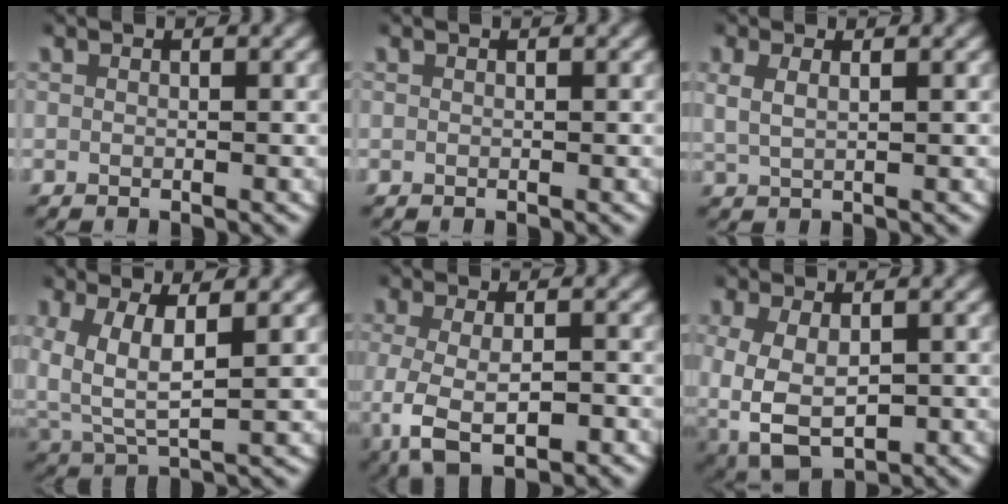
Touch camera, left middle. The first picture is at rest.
{"total": 0.0}
{"total": 2.3, "force": [0.9, 1.3, 1.6], "torque": [-0.038, 0.001, 0.020]}
{"total": 5.3, "force": [1.4, 3.1, 4.1], "torque": [-0.091, -0.016, 0.035]}
{"total": 6.2, "force": [-1.8, 3.1, 5.0], "torque": [-0.113, -0.015, -0.015]}
{"total": 6.7, "force": [-1.7, 4.7, 4.4], "torque": [-0.117, -0.038, -0.005]}